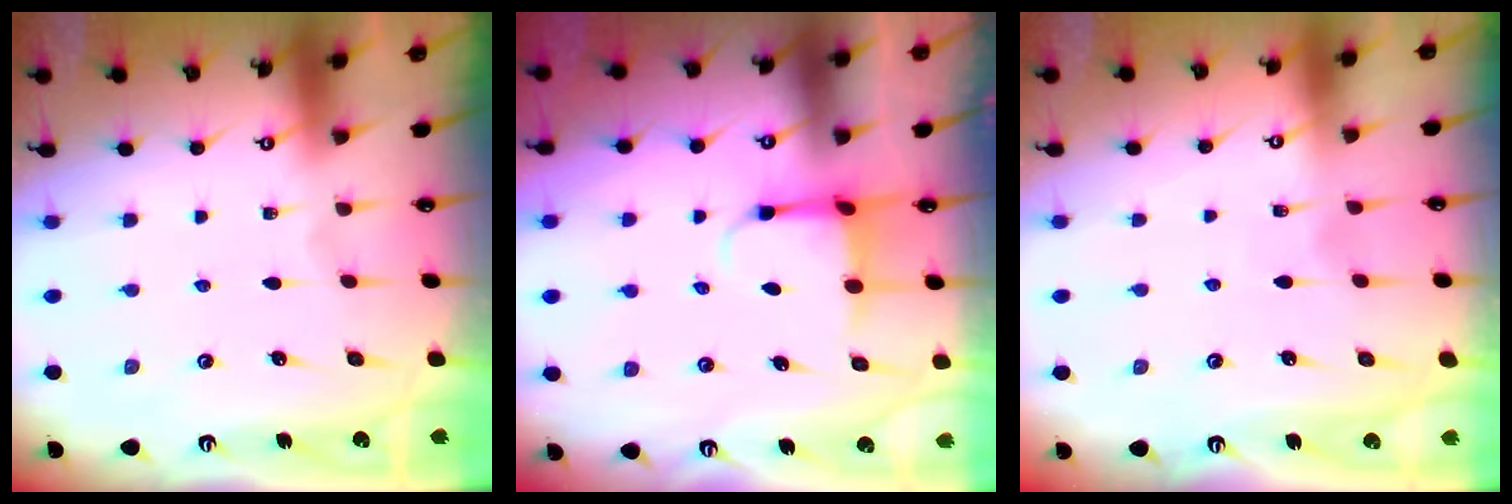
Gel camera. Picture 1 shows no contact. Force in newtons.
{"total": 3.7, "press": 3.3, "slide": 1.6}
{"total": 4.9, "press": 4.9, "slide": 0.6}